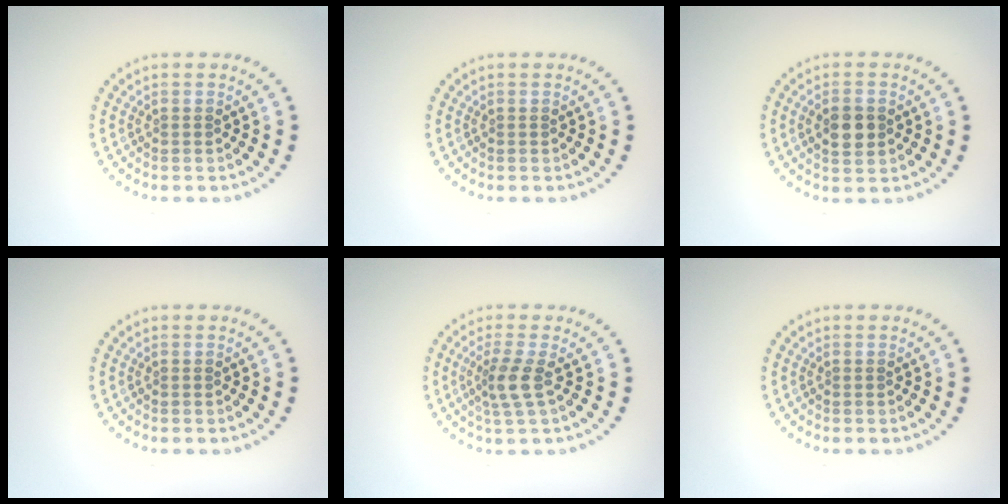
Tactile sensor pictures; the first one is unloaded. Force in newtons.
{"total": 0.0}
{"total": 2.7, "press": 2.7, "slide": 0.1}
{"total": 0.0}
{"total": 2.4, "press": 1.9, "slide": 1.6}
{"total": 0.0}